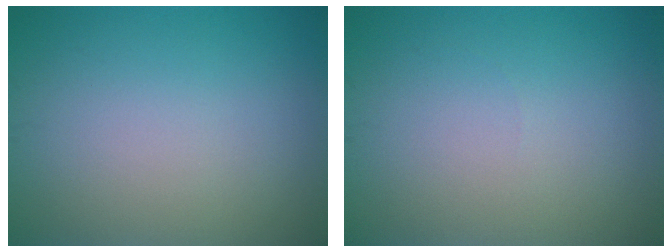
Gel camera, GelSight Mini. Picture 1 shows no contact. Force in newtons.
{"total": 0.0}